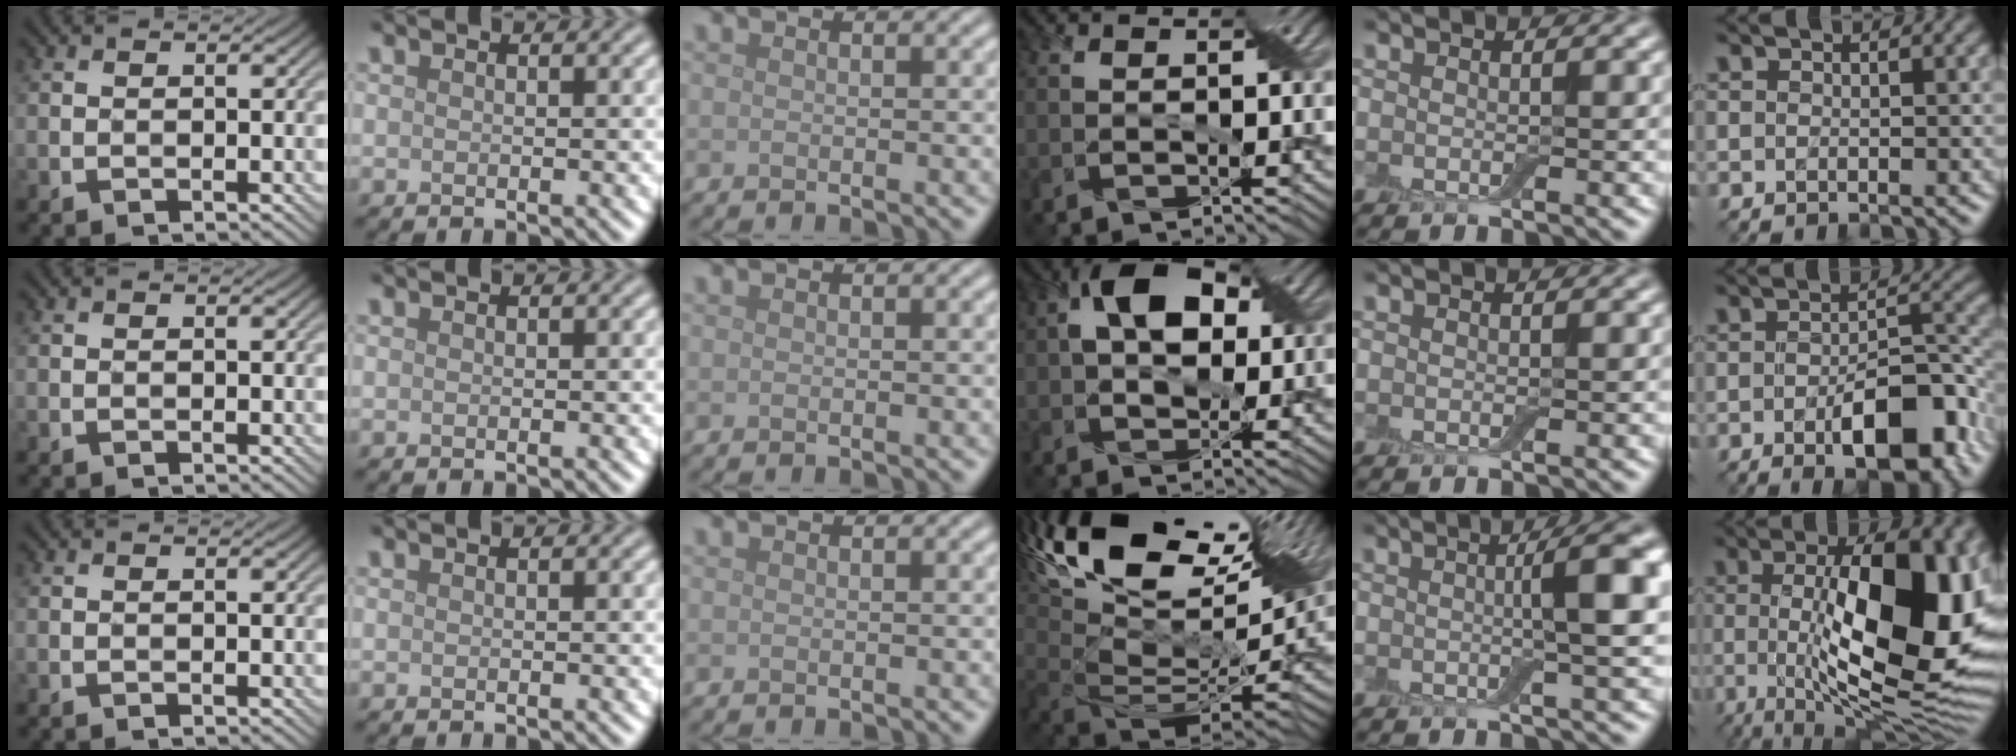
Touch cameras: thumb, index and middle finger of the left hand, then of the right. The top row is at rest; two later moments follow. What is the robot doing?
{"motion": "wrap", "object": "adhesive wrap"}